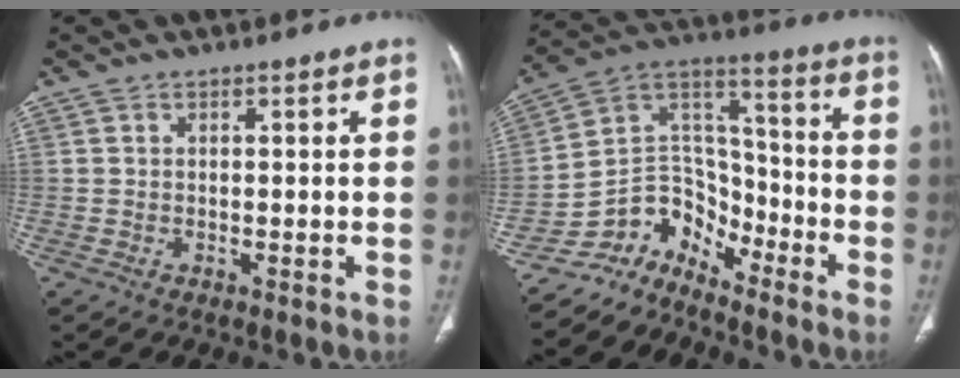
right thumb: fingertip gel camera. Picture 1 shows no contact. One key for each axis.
{"total": 10.7, "fx": -9.0, "fy": 5.8, "fz": 1.2, "tx": 0.014, "ty": 0.115, "tz": -0.181}